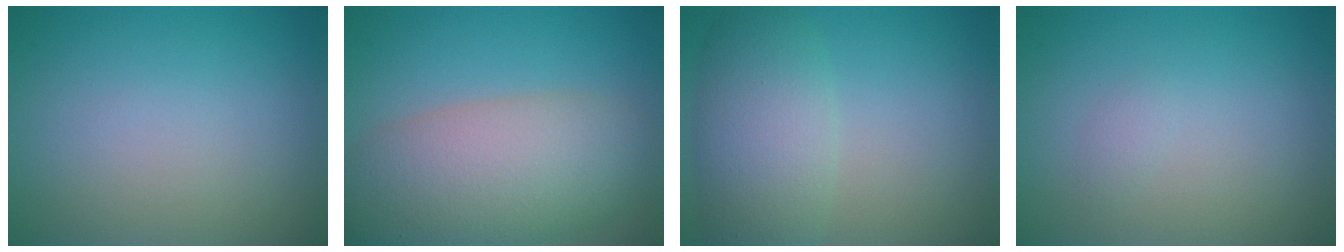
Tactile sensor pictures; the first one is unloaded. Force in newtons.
{"total": 9.0, "press": 9.0, "slide": 0.6}
{"total": 5.6, "press": 5.6, "slide": 0.4}
{"total": 0.6, "press": 0.6, "slide": 0.1}